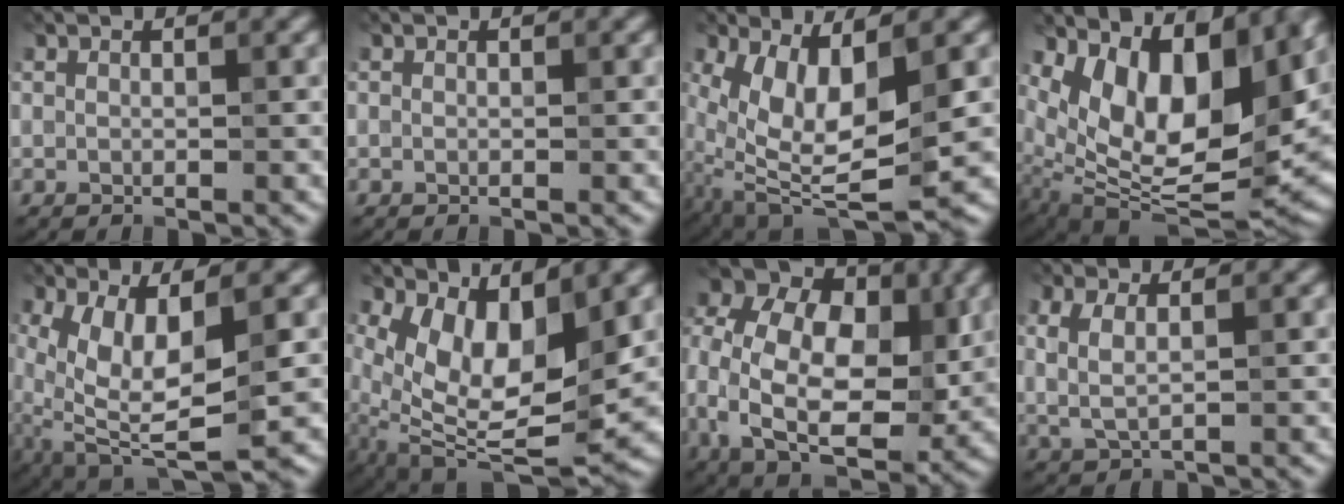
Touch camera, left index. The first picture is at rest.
{"total": 0.6, "force": [-0.2, -0.3, -0.4], "torque": [0.002, 0.000, 0.005]}
{"total": 8.1, "force": [-0.1, 3.4, 7.3], "torque": [-0.167, -0.019, 0.011]}
{"total": 11.2, "force": [3.6, 5.8, 8.9], "torque": [-0.153, -0.018, 0.076]}
{"total": 7.7, "force": [-0.8, 3.0, 7.1], "torque": [-0.155, -0.015, -0.003]}
{"total": 8.5, "force": [1.3, 4.3, 7.2], "torque": [-0.151, -0.024, 0.037]}
{"total": 14.1, "force": [-0.2, 9.9, 10.0], "torque": [-0.195, 0.011, 0.012]}
{"total": 2.2, "force": [0.5, 0.9, 1.9], "torque": [-0.055, -0.004, 0.022]}